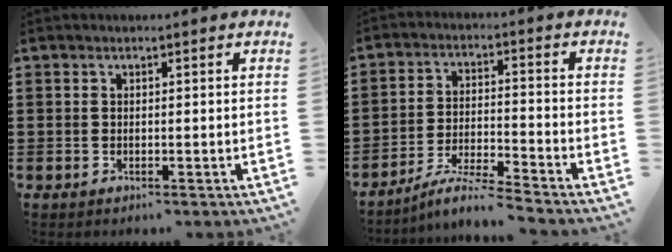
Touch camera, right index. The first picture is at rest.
{"total": 5.7, "force": [-5.3, -0.5, 2.1], "torque": [-0.048, -0.014, -0.105]}